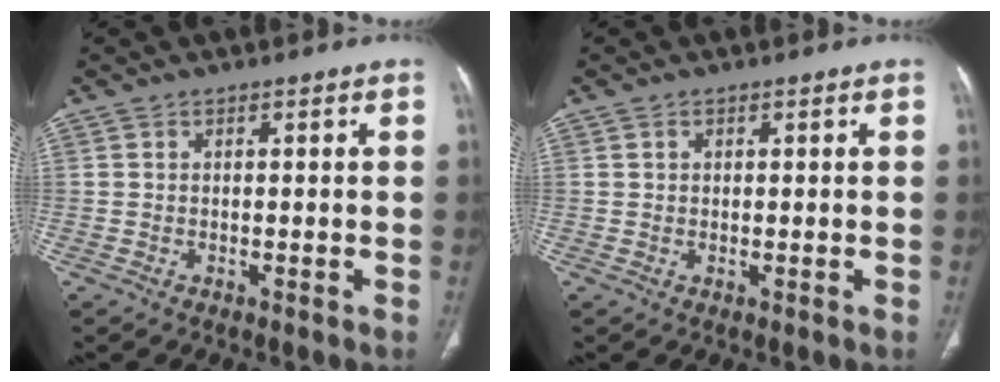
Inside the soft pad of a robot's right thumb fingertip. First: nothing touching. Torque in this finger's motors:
{"motor_torque": [-0.31, 0.20, -0.44, 0.24, 0.06]}